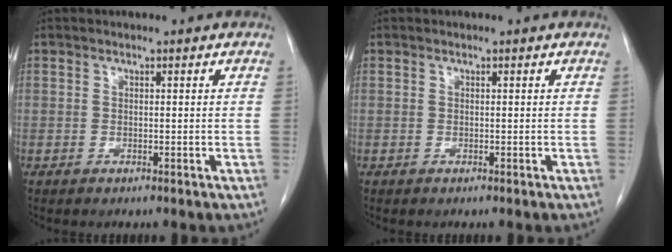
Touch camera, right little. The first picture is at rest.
{"total": 0.0}